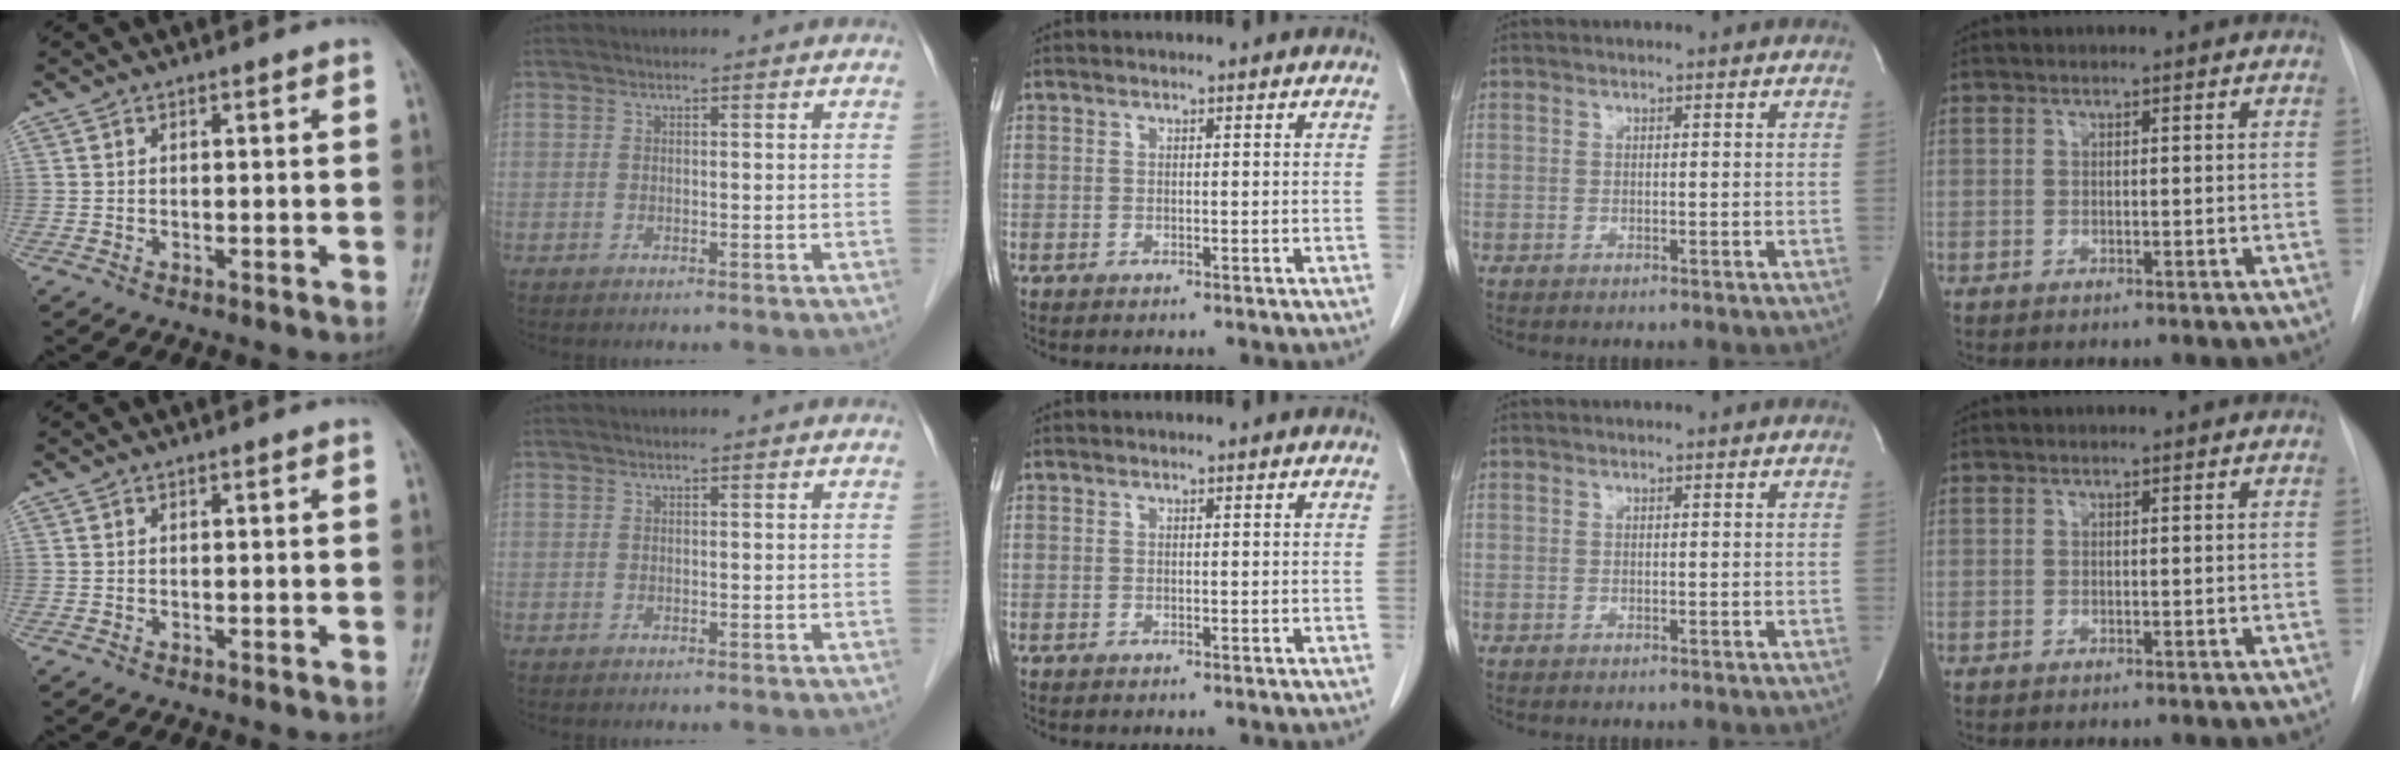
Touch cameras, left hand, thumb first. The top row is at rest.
{}